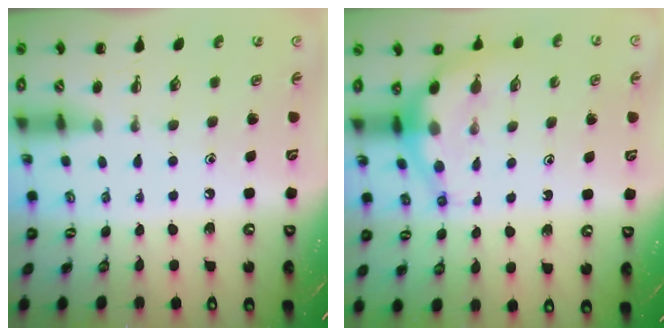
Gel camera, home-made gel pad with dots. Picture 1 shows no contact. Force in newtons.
{"total": 7.3, "press": 7.2, "slide": 1.6}